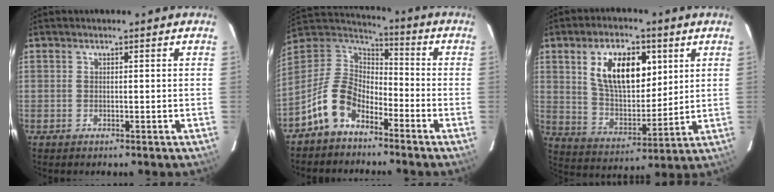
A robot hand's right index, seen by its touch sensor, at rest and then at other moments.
{"total": 11.7, "force": [-6.8, 7.1, 6.3], "torque": [-0.144, 0.024, -0.137]}
{"total": 15.0, "force": [5.6, 7.9, 11.4], "torque": [-0.200, 0.011, 0.108]}